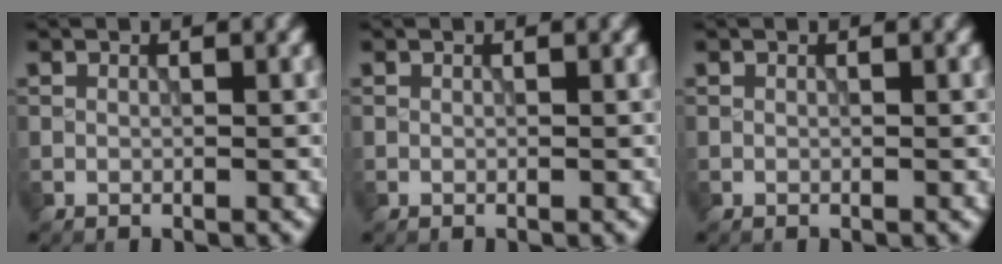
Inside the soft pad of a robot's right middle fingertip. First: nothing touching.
{"total": 0.0}
{"total": 0.0}